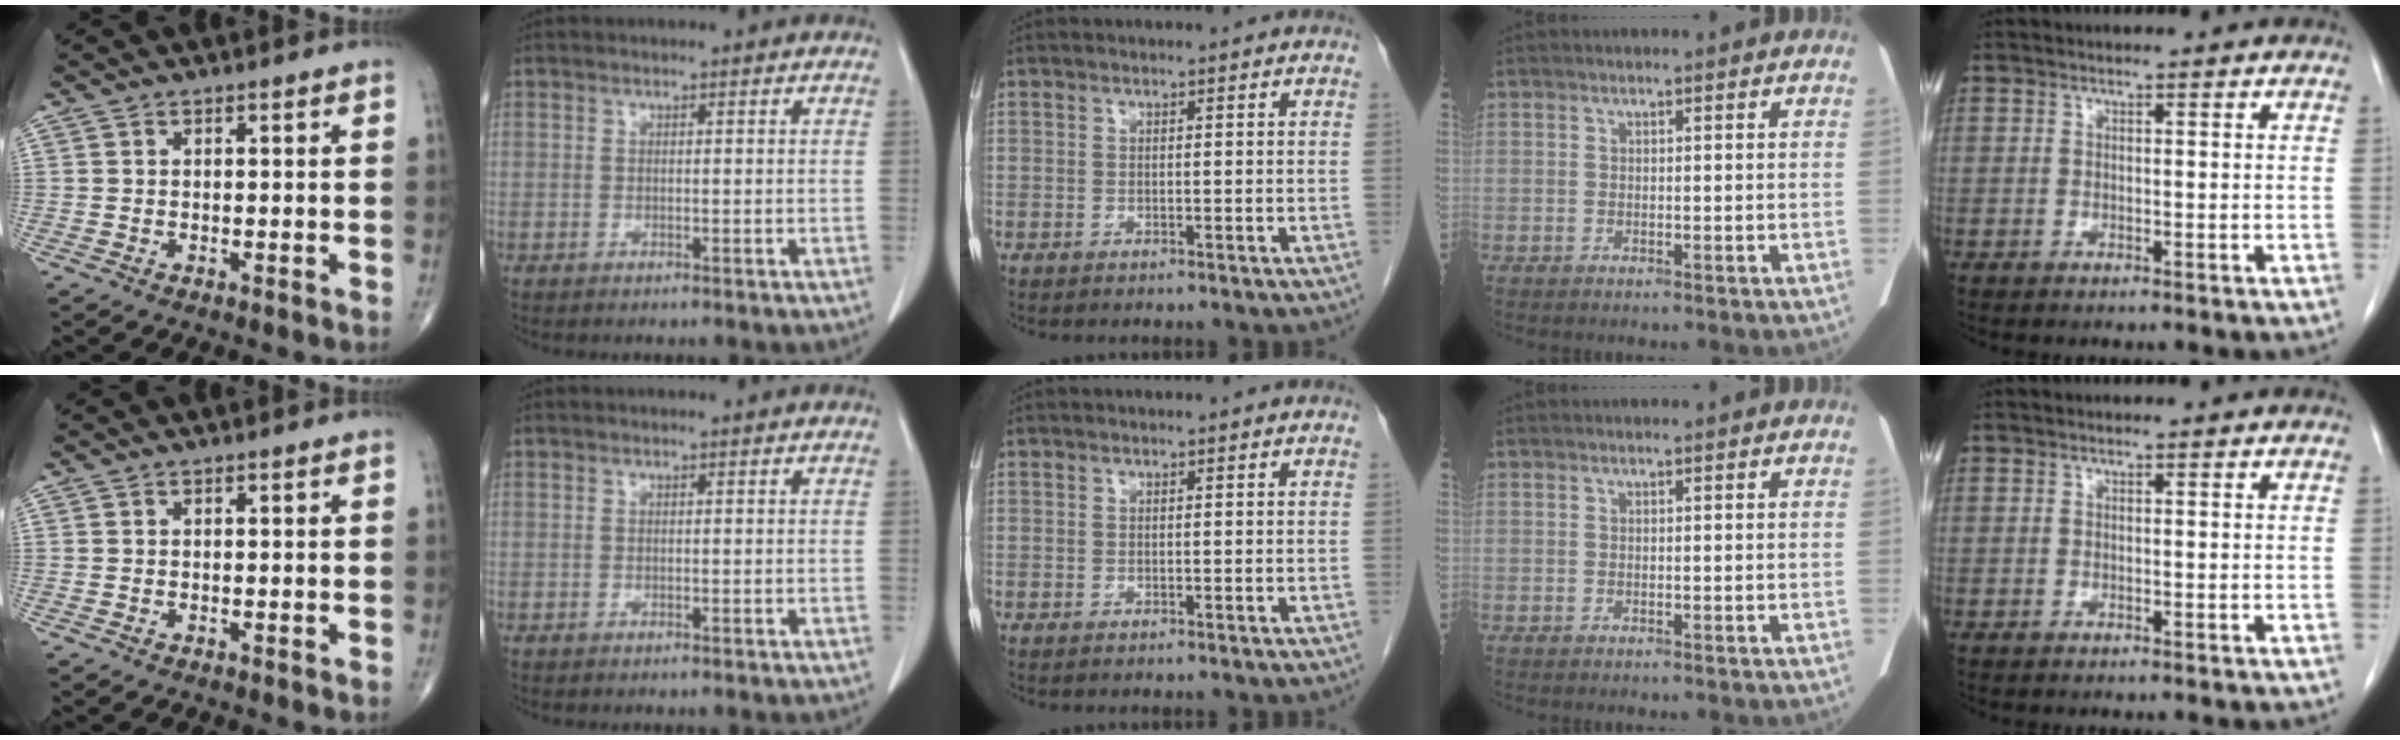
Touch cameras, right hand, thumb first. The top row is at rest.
{}